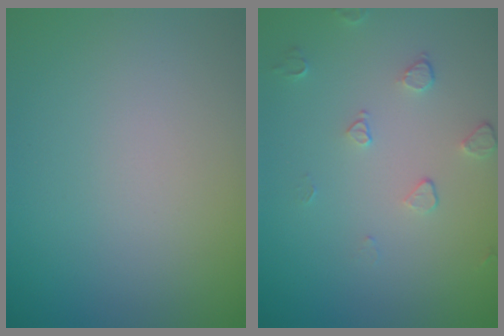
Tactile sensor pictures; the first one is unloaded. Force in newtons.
{"total": 1.5, "press": 0.9, "slide": 1.1}